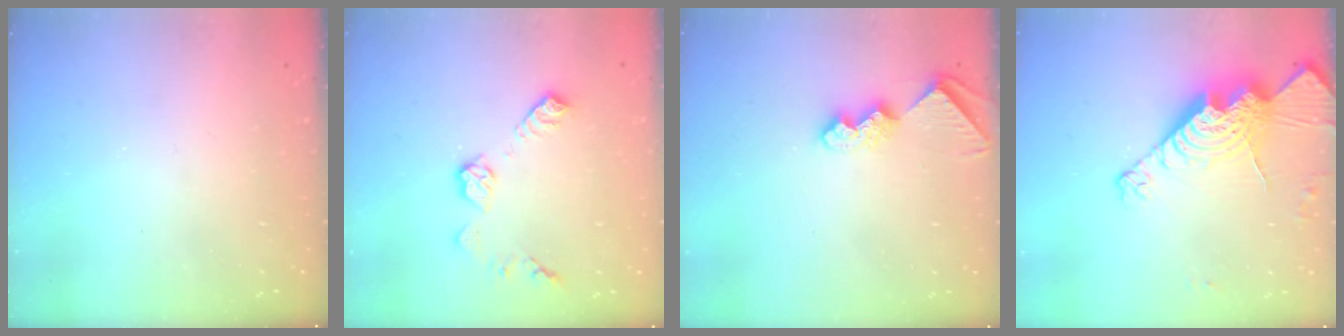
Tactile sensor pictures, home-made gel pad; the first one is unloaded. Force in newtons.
{"total": 9.0, "press": 9.0, "slide": 0.3}
{"total": 9.1, "press": 9.1, "slide": 0.3}
{"total": 19.3, "press": 19.2, "slide": 1.5}